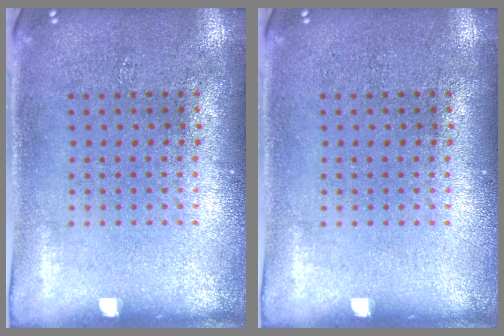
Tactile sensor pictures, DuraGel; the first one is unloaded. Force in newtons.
{"total": 0.0}